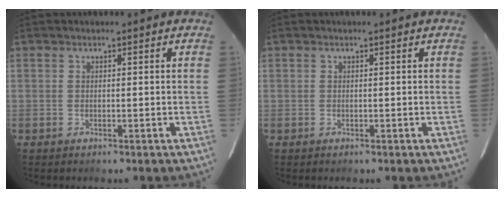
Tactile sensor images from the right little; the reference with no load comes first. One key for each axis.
{"total": 0.0}